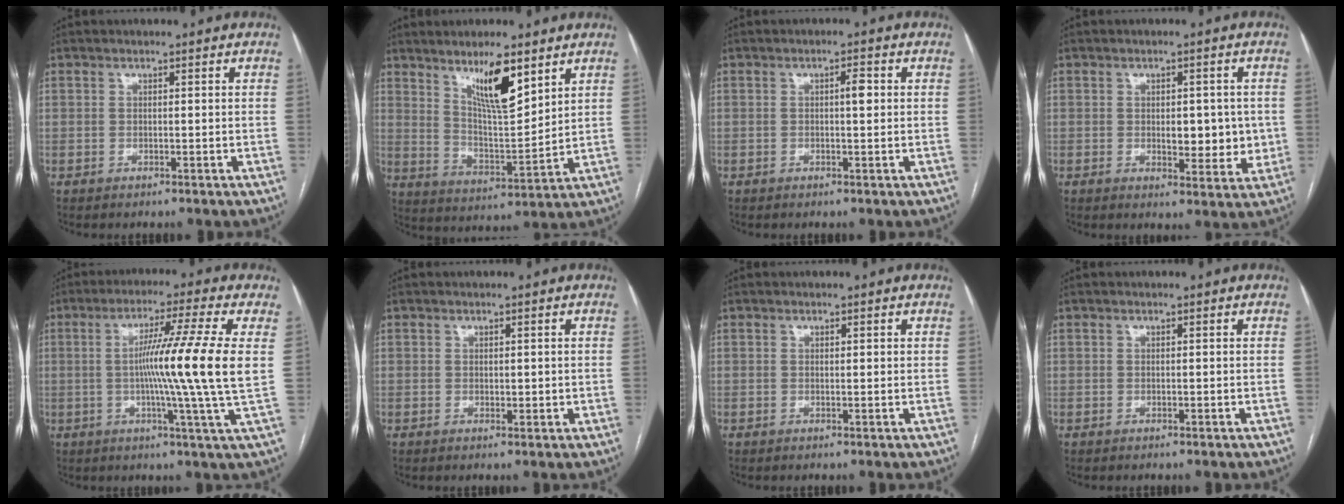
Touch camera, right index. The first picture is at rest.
{"total": 10.5, "force": [6.4, 1.8, 8.0], "torque": [-0.141, -0.009, 0.119]}
{"total": 2.1, "force": [0.3, 0.4, 2.0], "torque": [-0.033, 0.003, 0.006]}
{"total": 6.7, "force": [0.0, 3.5, 5.7], "torque": [-0.064, 0.001, 0.009]}
{"total": 13.4, "force": [0.8, -2.8, 13.0], "torque": [-0.214, -0.012, 0.006]}
{"total": 1.3, "force": [0.3, 1.0, 0.8], "torque": [-0.009, -0.003, 0.008]}
{"total": 0.7, "force": [0.3, 0.2, 0.6], "torque": [-0.009, -0.001, 0.004]}
{"total": 0.0}